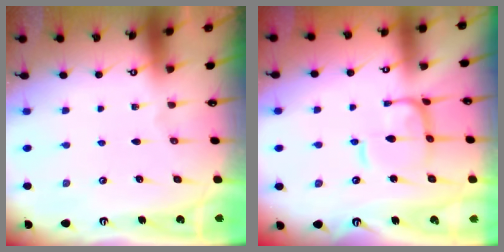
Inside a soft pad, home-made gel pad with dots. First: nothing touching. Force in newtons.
{"total": 4.5, "press": 4.5, "slide": 0.5}